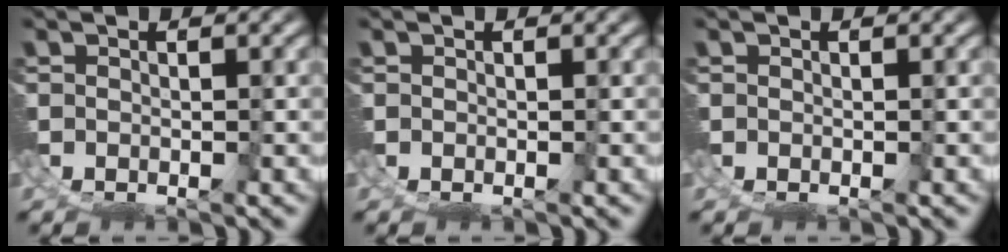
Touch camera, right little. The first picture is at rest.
{"total": 0.0}
{"total": 0.0}